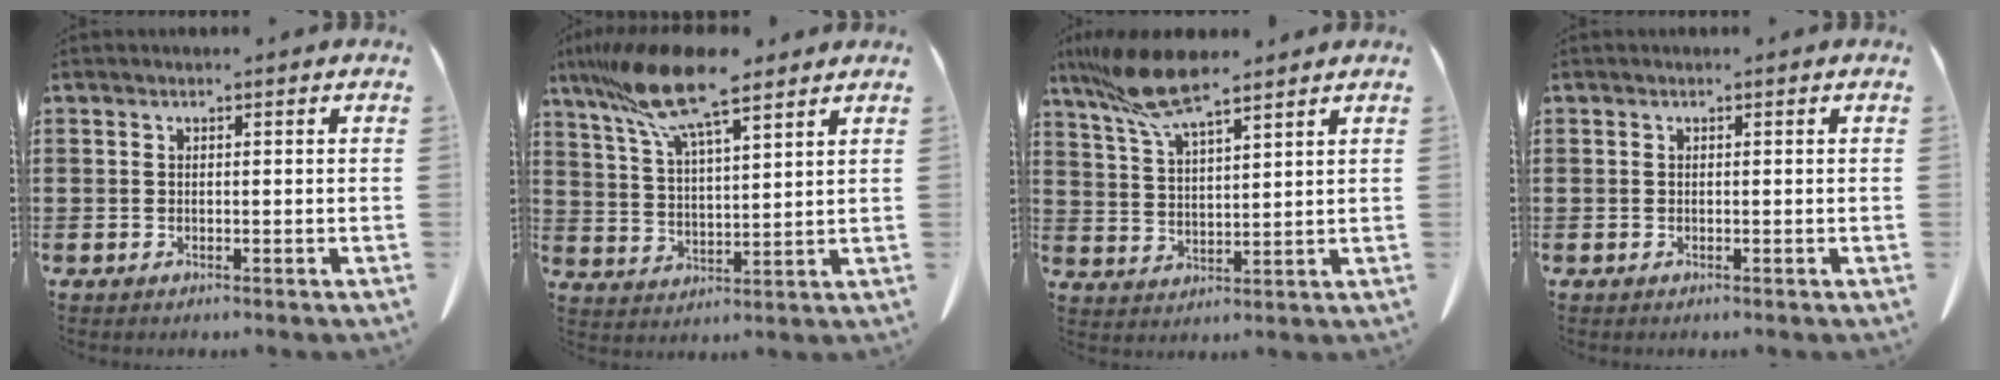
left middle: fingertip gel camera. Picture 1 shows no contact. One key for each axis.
{"total": 12.2, "fx": 9.0, "fy": 1.8, "fz": 8.1, "tx": -0.187, "ty": -0.028, "tz": 0.156}
{"total": 9.4, "fx": 7.1, "fy": 1.6, "fz": 6.0, "tx": -0.144, "ty": -0.019, "tz": 0.130}
{"total": 0.0}